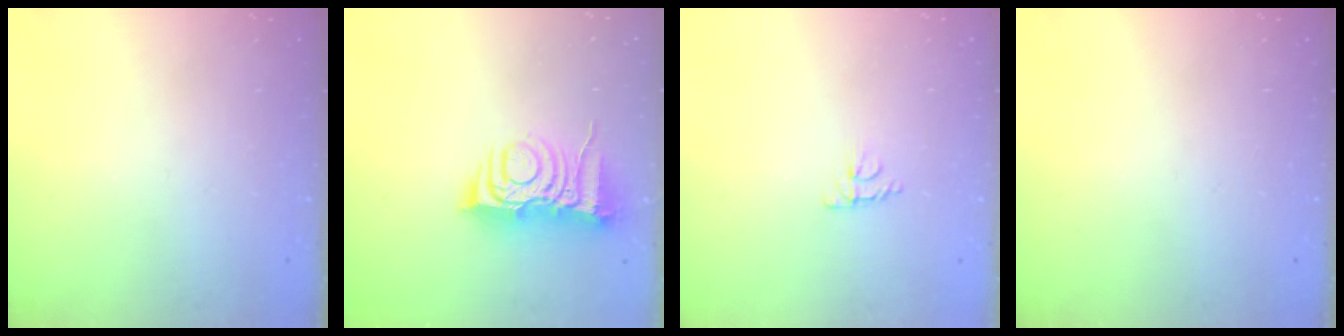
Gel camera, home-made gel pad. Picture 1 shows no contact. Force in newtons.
{"total": 8.9, "press": 8.9, "slide": 1.1}
{"total": 4.1, "press": 4.0, "slide": 0.7}
{"total": 0.0}